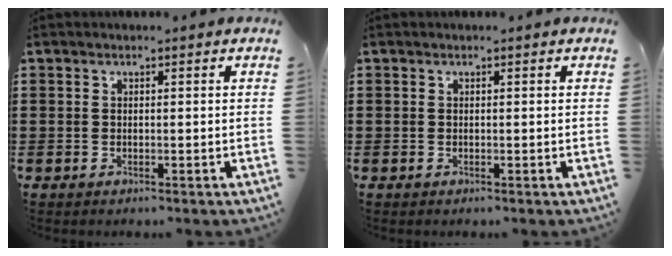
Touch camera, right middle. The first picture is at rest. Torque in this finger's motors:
{"motor_torque": [0.15, -0.12, -0.01, 0.00]}